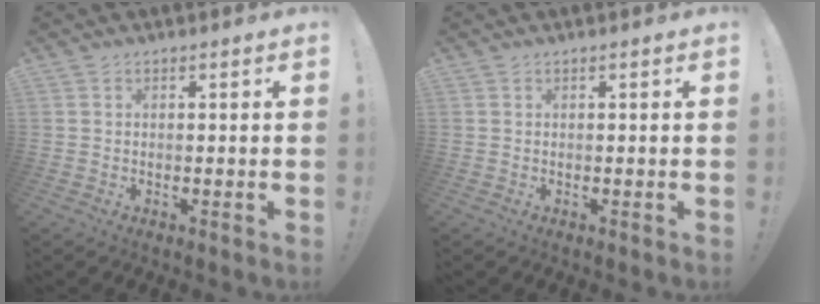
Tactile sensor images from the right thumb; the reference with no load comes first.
{"total": 0.0}